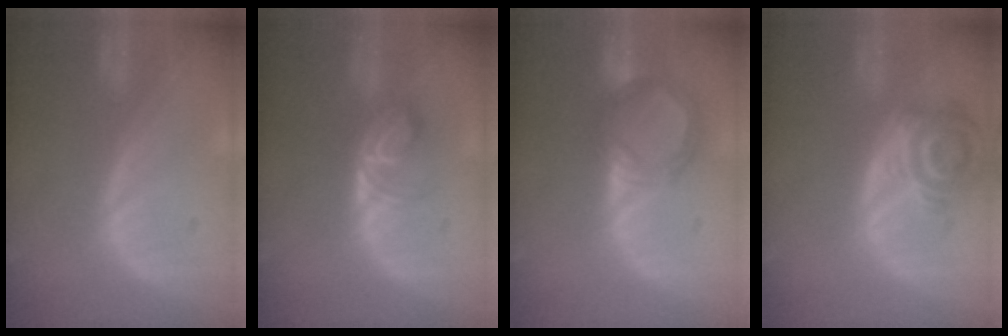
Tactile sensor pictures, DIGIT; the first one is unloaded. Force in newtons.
{"total": 5.7, "press": 4.7, "slide": 3.3}
{"total": 5.4, "press": 5.3, "slide": 0.9}
{"total": 6.8, "press": 6.5, "slide": 2.0}